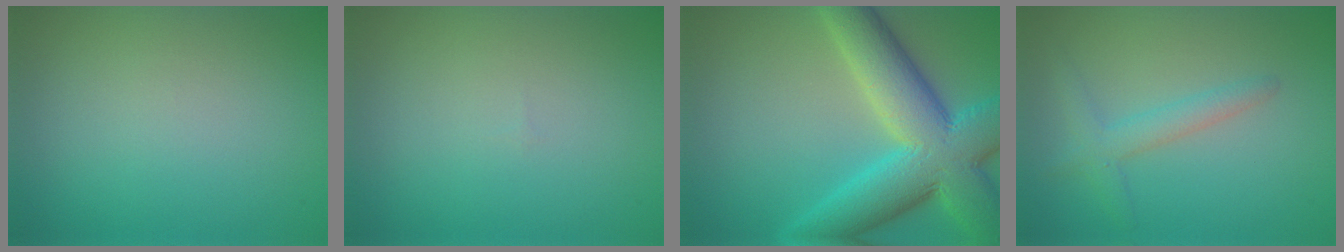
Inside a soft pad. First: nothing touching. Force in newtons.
{"total": 0.0}
{"total": 11.6, "press": 11.6, "slide": 0.3}
{"total": 2.4, "press": 2.4, "slide": 0.1}